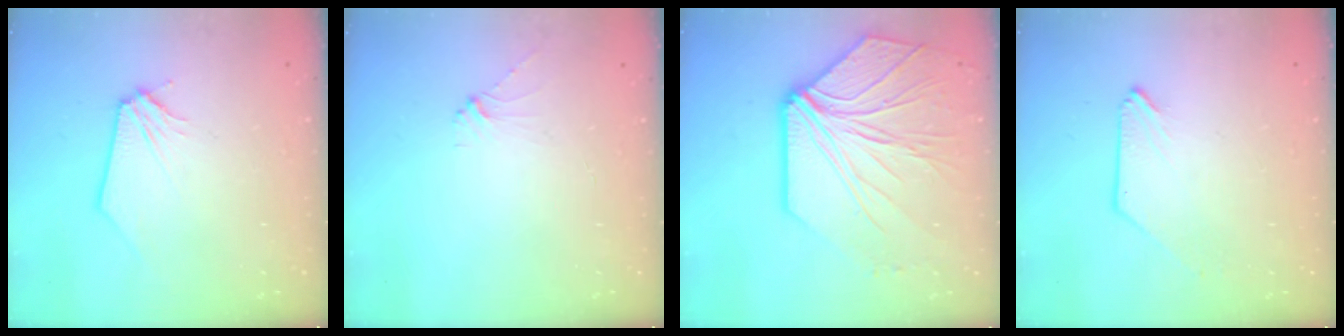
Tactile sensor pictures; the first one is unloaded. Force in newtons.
{"total": 3.3, "press": 3.3, "slide": 0.6}
{"total": 15.1, "press": 14.9, "slide": 2.5}
{"total": 0.0}